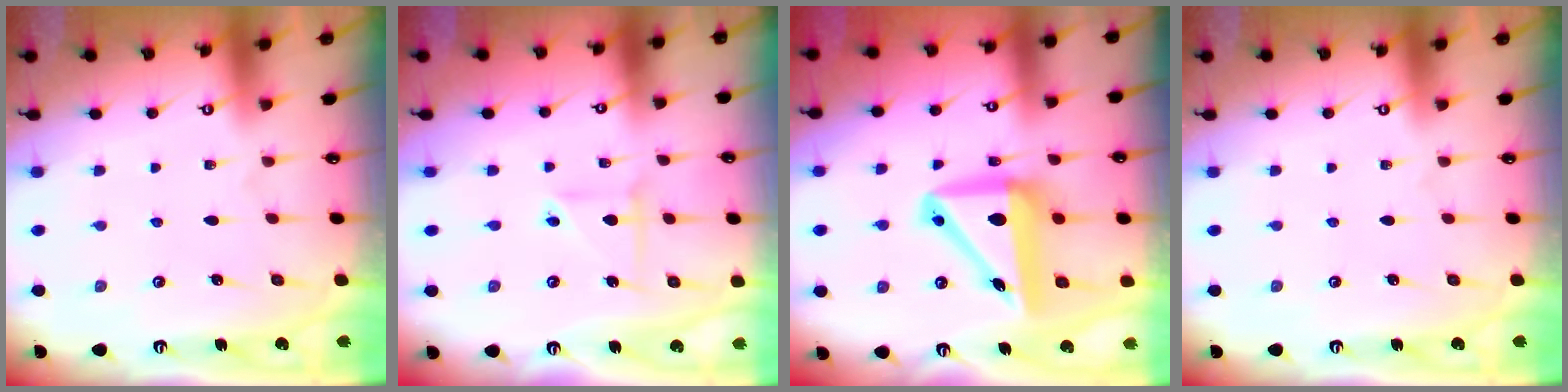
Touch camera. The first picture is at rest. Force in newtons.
{"total": 3.7, "press": 3.7, "slide": 0.5}
{"total": 12.5, "press": 12.3, "slide": 2.4}
{"total": 0.0}